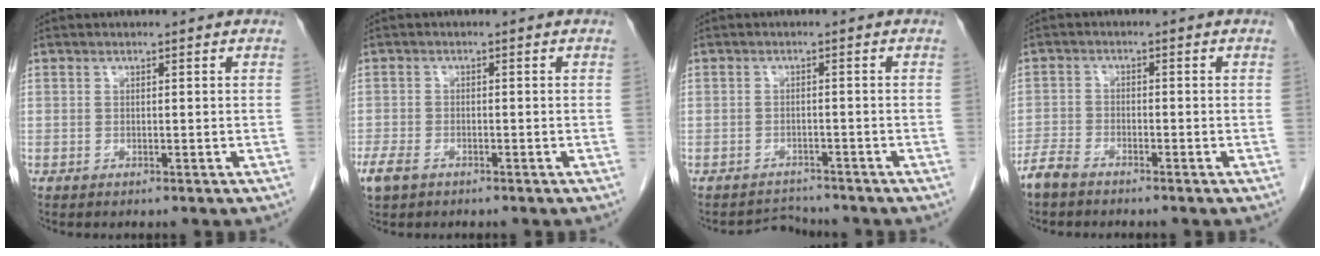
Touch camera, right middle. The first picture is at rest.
{"total": 3.6, "force": [-2.3, 1.9, 2.0], "torque": [-0.046, -0.004, -0.039]}
{"total": 2.6, "force": [-2.3, 0.2, -1.2], "torque": [0.020, -0.006, -0.036]}
{"total": 3.2, "force": [-2.8, 0.9, 1.2], "torque": [-0.028, -0.002, -0.054]}